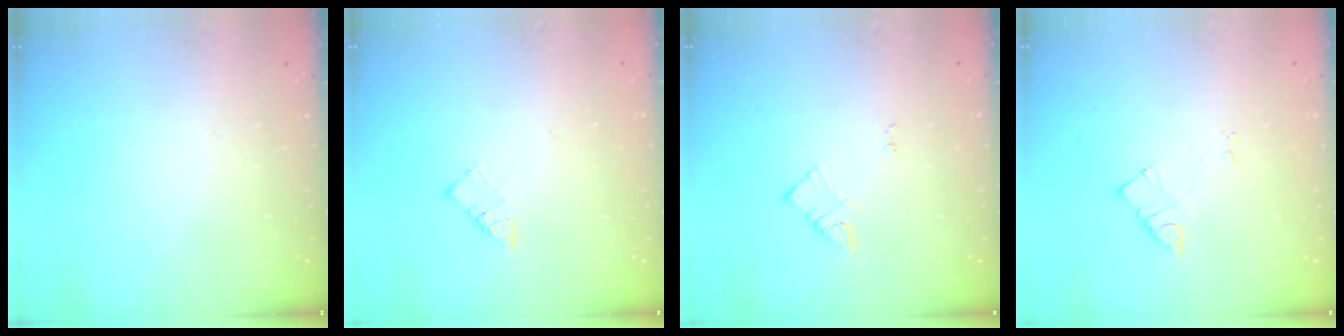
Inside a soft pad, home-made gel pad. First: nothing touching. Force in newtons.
{"total": 4.2, "press": 4.2, "slide": 0.4}
{"total": 2.7, "press": 2.6, "slide": 0.4}
{"total": 3.8, "press": 3.8, "slide": 0.5}